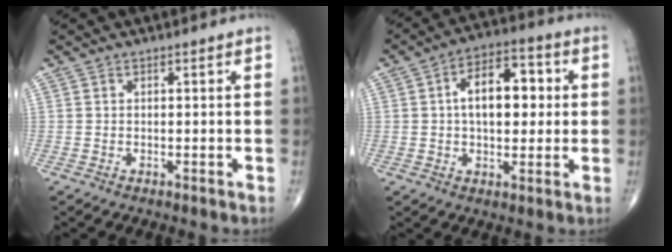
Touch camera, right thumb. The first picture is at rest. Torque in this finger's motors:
{"motor_torque": [0.86, 2.70, 1.16, 0.05, 0.10]}